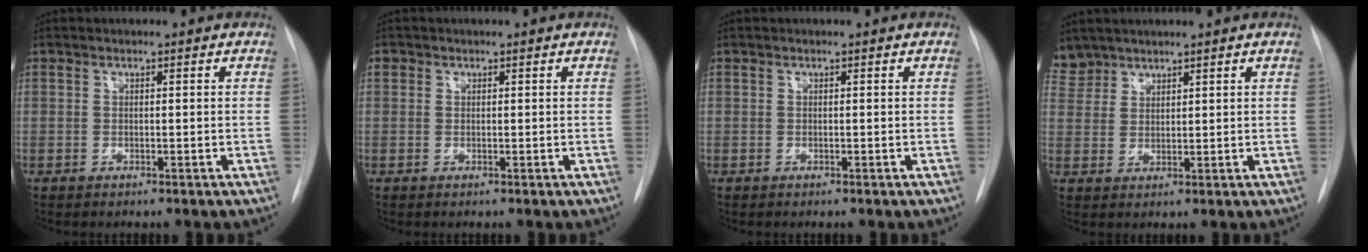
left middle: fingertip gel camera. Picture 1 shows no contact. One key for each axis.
{"total": 0.8, "fx": 0.3, "fy": 0.7, "fz": 0.1, "tx": 0.005, "ty": 0.007, "tz": 0.003}
{"total": 0.0}
{"total": 4.3, "fx": 3.9, "fy": 1.9, "fz": -0.2, "tx": 0.009, "ty": 0.009, "tz": 0.081}